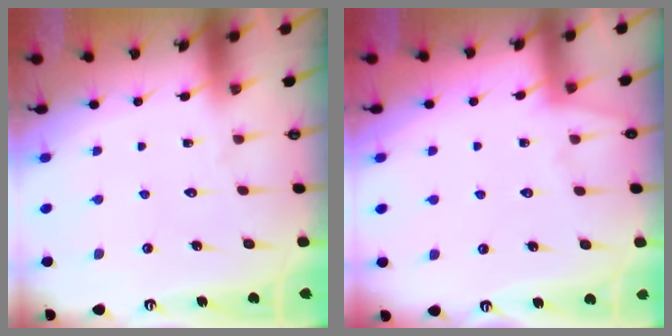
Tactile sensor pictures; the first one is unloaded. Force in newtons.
{"total": 1.6, "press": 1.5, "slide": 0.4}